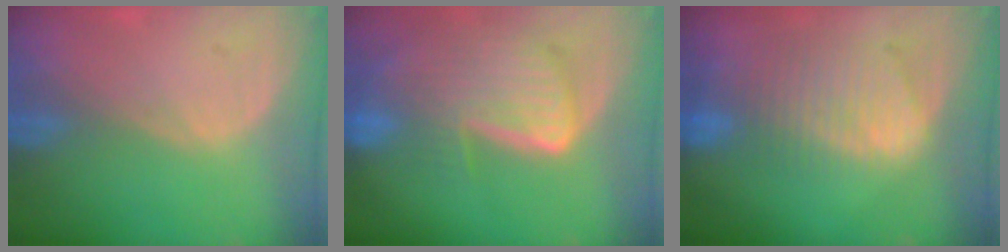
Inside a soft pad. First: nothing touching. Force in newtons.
{"total": 9.1, "press": 8.0, "slide": 4.4}
{"total": 9.3, "press": 8.2, "slide": 4.4}